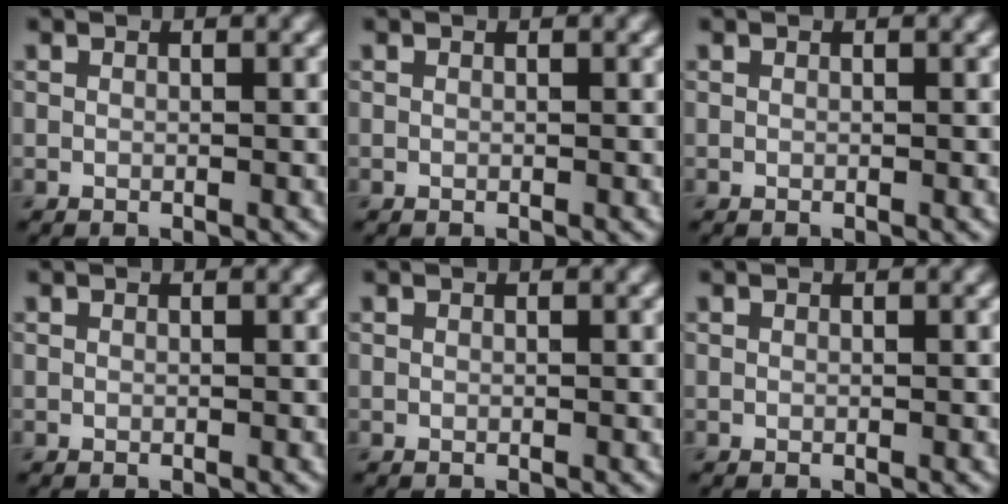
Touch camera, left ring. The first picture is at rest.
{"total": 0.0}
{"total": 0.0}
{"total": 0.0}
{"total": 0.0}
{"total": 0.0}